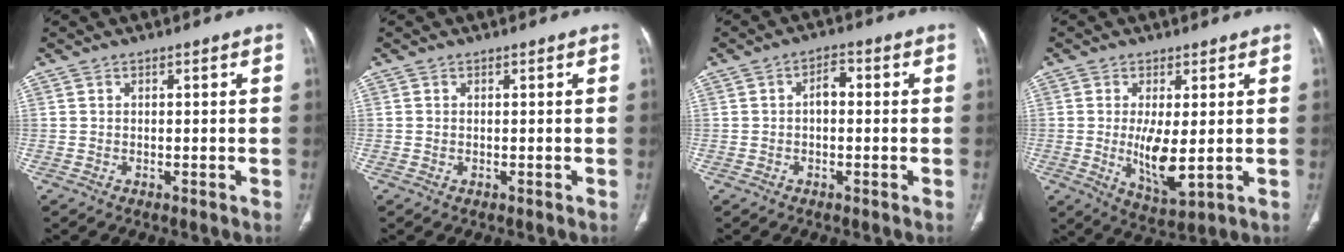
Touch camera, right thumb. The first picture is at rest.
{"total": 0.0}
{"total": 3.2, "force": [-0.1, 1.8, 2.6], "torque": [-0.035, 0.012, -0.008]}
{"total": 8.4, "force": [-0.3, 2.9, 7.9], "torque": [-0.145, -0.025, 0.005]}